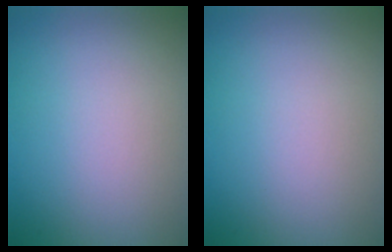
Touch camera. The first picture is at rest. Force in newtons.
{"total": 0.0}